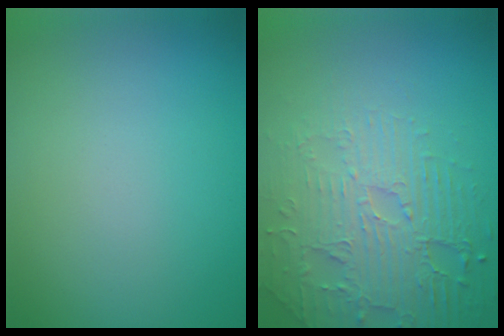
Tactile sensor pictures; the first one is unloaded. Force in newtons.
{"total": 4.3, "press": 4.1, "slide": 1.4}